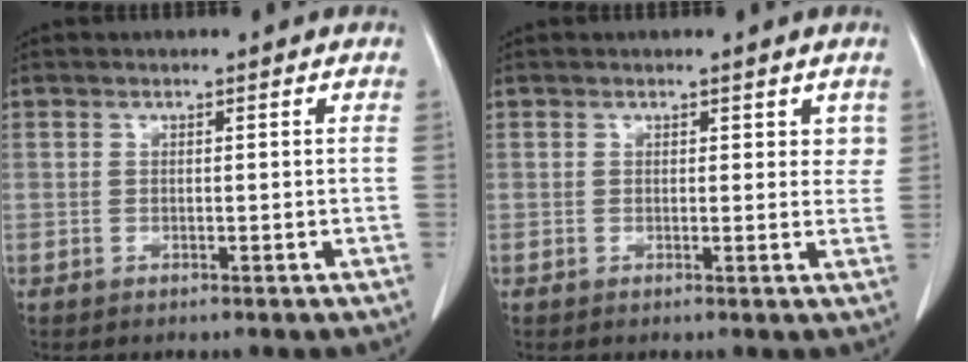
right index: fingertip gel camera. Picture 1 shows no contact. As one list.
[{"total": 2.2, "force": [1.3, 1.4, 1.0], "torque": [0.001, -0.003, 0.013]}]